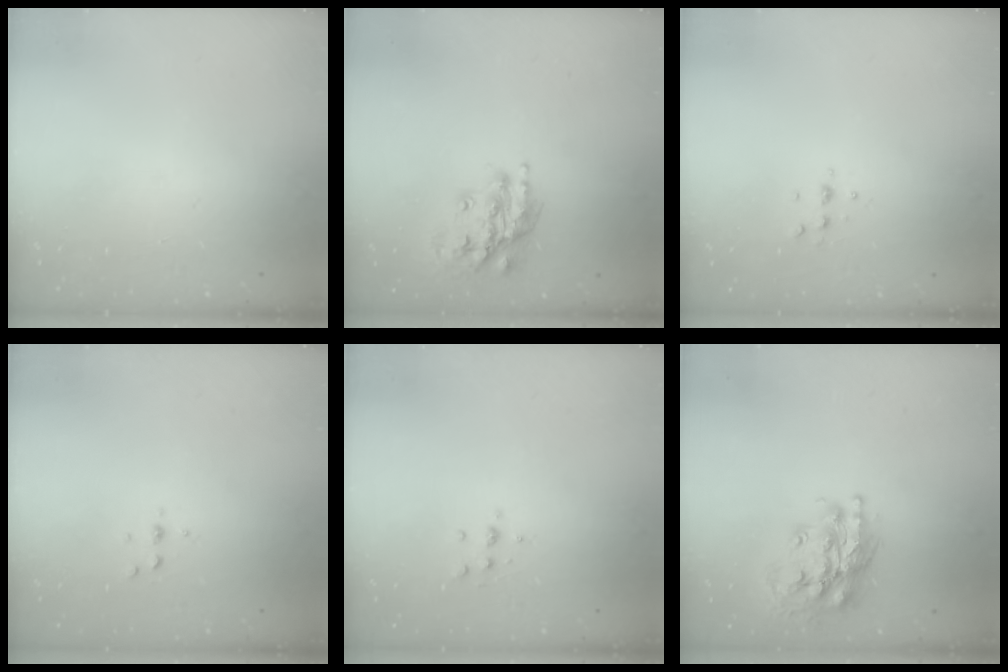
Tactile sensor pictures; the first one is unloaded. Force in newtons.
{"total": 17.5, "press": 17.4, "slide": 1.4}
{"total": 4.7, "press": 4.6, "slide": 1.0}
{"total": 2.5, "press": 2.4, "slide": 0.2}
{"total": 4.4, "press": 4.4, "slide": 0.7}
{"total": 17.9, "press": 17.8, "slide": 1.9}